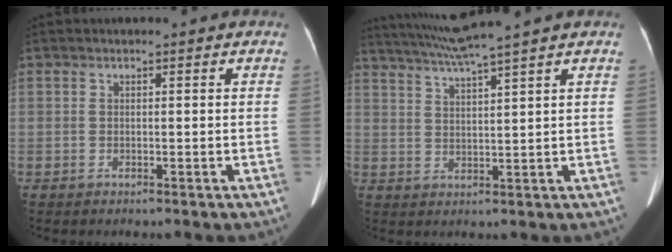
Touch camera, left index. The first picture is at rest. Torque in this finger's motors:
{"motor_torque": [0.48, -0.50, 0.33, 0.11]}